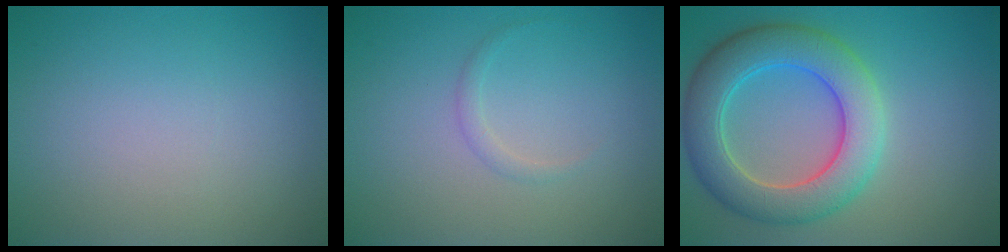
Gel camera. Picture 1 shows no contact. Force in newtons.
{"total": 0.8, "press": 0.8, "slide": 0.1}
{"total": 7.5, "press": 7.5, "slide": 0.6}